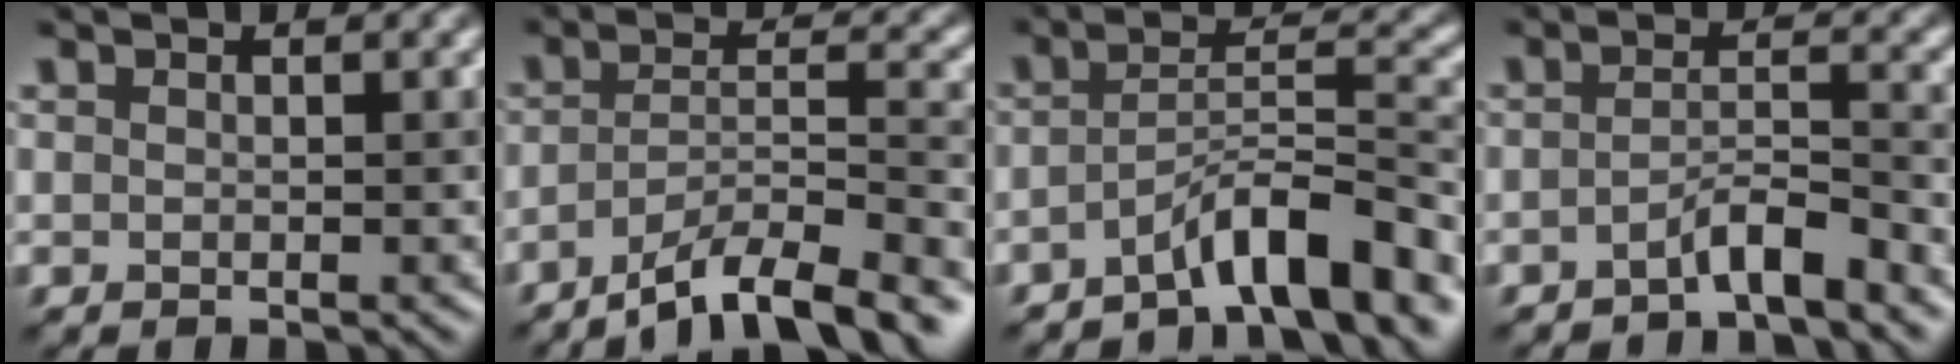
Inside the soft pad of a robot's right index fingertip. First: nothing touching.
{"total": 8.4, "force": [-6.3, 1.8, 5.2], "torque": [-0.082, 0.006, -0.109]}
{"total": 6.6, "force": [-4.6, 1.2, 4.6], "torque": [-0.069, 0.013, -0.079]}
{"total": 3.0, "force": [-2.3, 0.4, 1.9], "torque": [-0.030, 0.012, -0.047]}